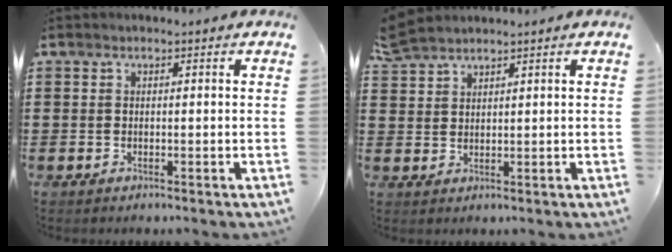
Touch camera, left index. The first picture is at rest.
{"total": 3.2, "force": [3.0, 0.7, 0.9], "torque": [-0.027, -0.003, 0.059]}